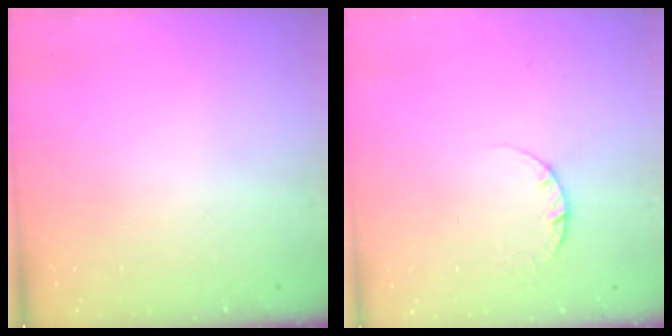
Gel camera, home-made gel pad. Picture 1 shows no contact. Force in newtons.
{"total": 2.4, "press": 2.4, "slide": 0.3}